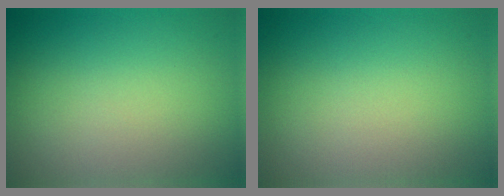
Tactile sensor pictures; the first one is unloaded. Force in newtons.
{"total": 0.0}